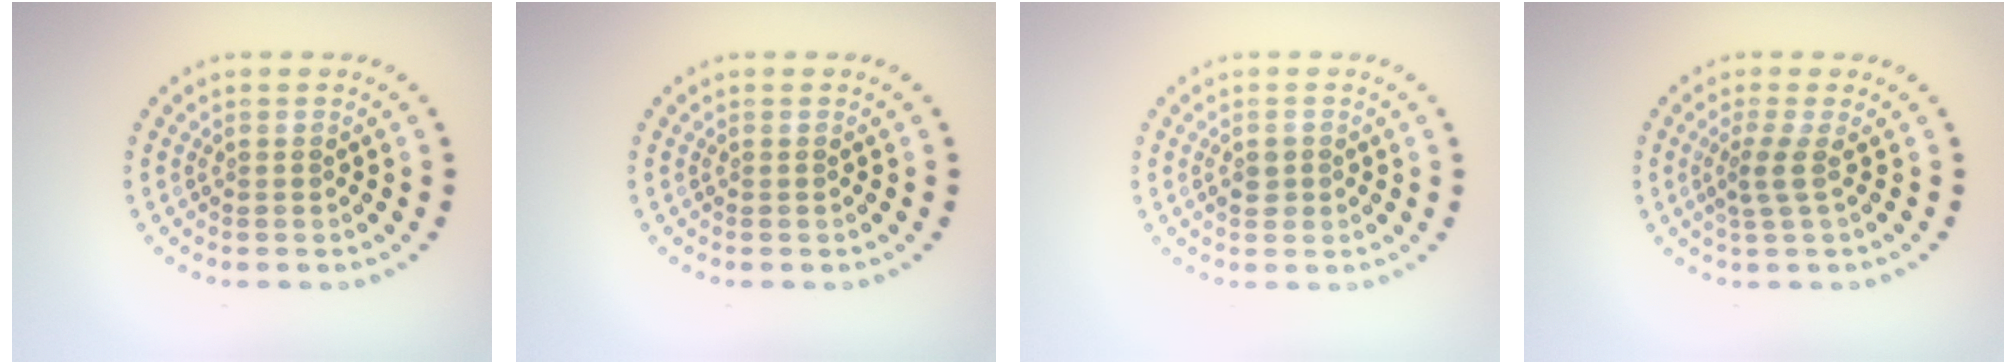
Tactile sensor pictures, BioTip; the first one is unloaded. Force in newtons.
{"total": 0.0}
{"total": 1.4, "press": 1.3, "slide": 0.4}
{"total": 1.8, "press": 1.1, "slide": 1.4}